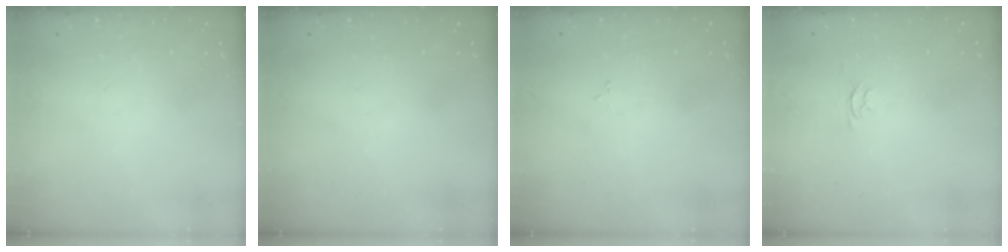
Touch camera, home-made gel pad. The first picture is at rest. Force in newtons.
{"total": 0.0}
{"total": 1.9, "press": 1.9, "slide": 0.3}
{"total": 2.4, "press": 2.4, "slide": 0.3}